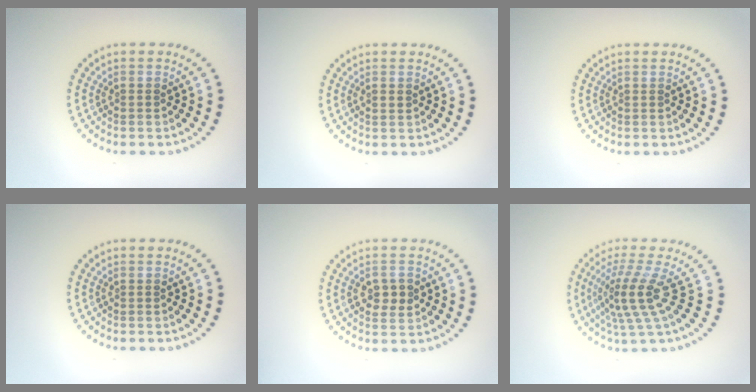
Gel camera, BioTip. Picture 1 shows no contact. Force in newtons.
{"total": 0.9, "press": 0.9, "slide": 0.2}
{"total": 0.0}
{"total": 0.0}
{"total": 2.5, "press": 2.5, "slide": 0.0}
{"total": 4.1, "press": 2.8, "slide": 2.9}